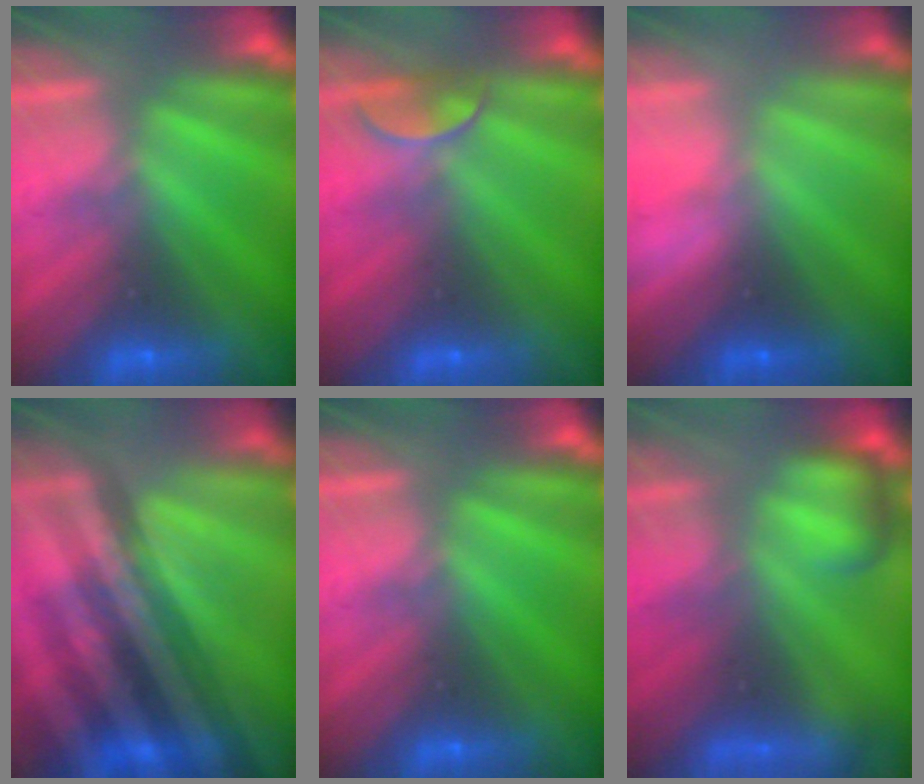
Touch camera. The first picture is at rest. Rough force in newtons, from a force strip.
{"total": 2.4}
{"total": 2.6}
{"total": 3.3}
{"total": 0.0}
{"total": 6.5}